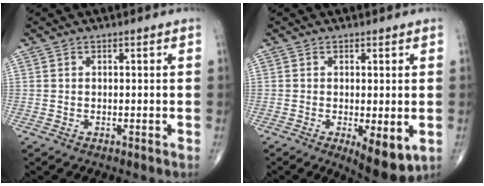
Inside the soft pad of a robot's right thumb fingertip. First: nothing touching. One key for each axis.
{"total": 7.1, "fx": -1.8, "fy": 2.6, "fz": 6.4, "tx": -0.085, "ty": -0.019, "tz": -0.022}